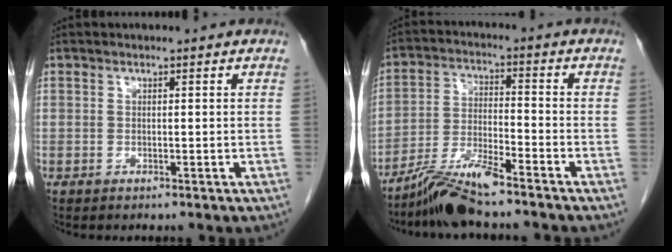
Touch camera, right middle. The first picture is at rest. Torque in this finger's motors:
{"motor_torque": [0.74, -1.11, 0.08, 0.03]}